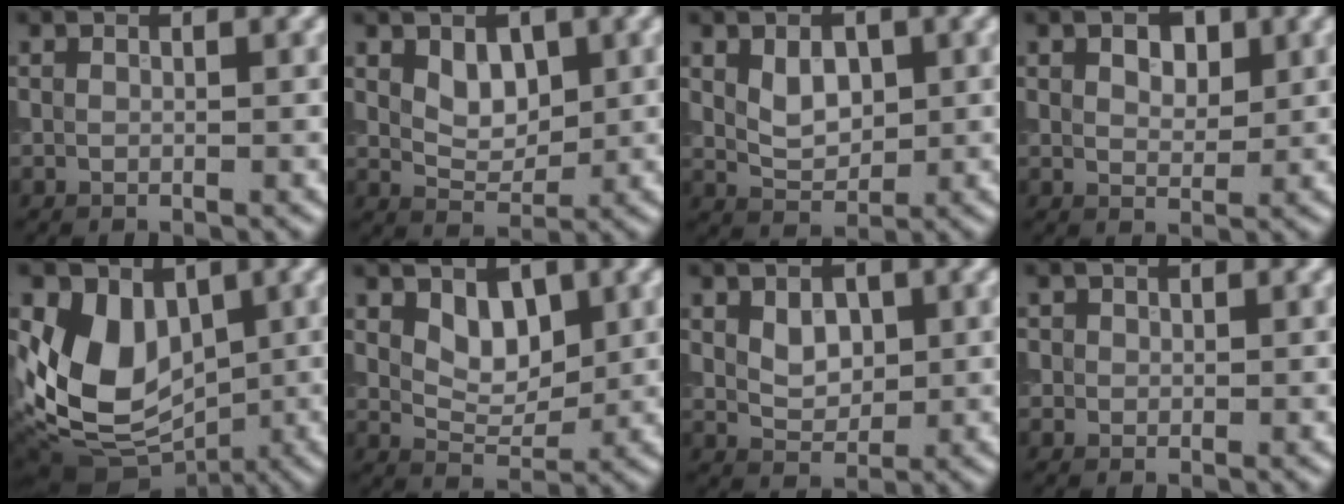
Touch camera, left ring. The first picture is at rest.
{"total": 3.0, "force": [1.0, 2.0, 2.0], "torque": [-0.032, -0.004, 0.021]}
{"total": 3.1, "force": [0.7, 2.1, 2.2], "torque": [-0.040, -0.002, 0.015]}
{"total": 2.9, "force": [1.4, 1.7, 1.9], "torque": [-0.030, 0.002, 0.023]}
{"total": 8.4, "force": [0.4, 6.5, 5.3], "torque": [-0.099, -0.020, 0.009]}
{"total": 3.2, "force": [1.3, 2.0, 2.2], "torque": [-0.036, -0.007, 0.023]}
{"total": 2.8, "force": [0.7, 2.0, 1.9], "torque": [-0.032, -0.001, 0.014]}
{"total": 0.9, "force": [0.2, 0.8, 0.1], "torque": [0.006, -0.002, -0.002]}